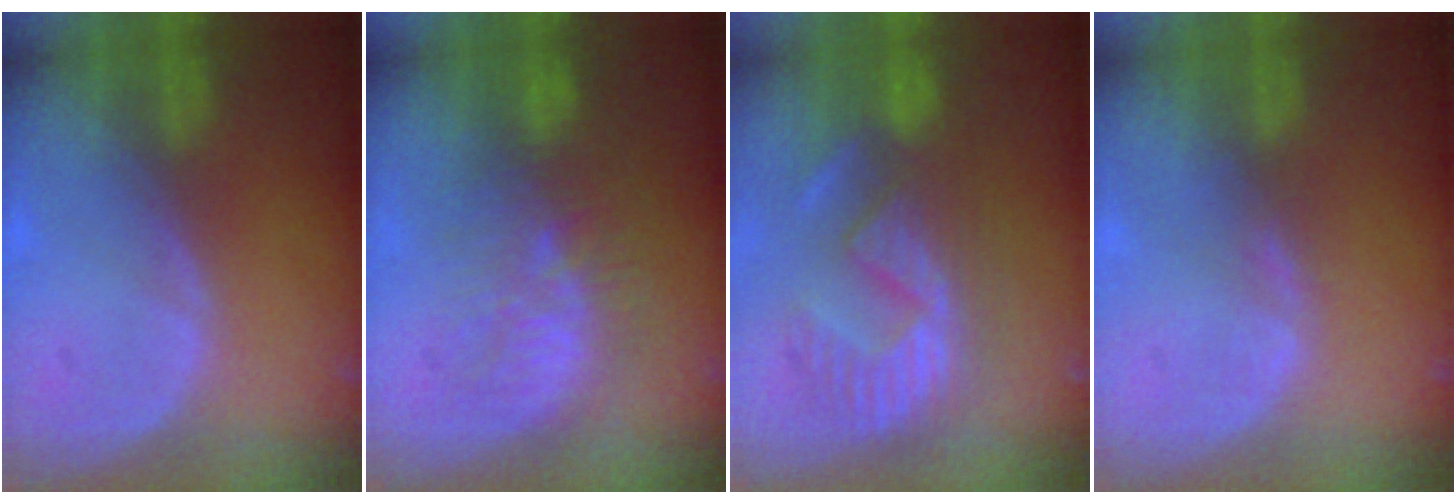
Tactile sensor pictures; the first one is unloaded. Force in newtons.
{"total": 9.4, "press": 8.9, "slide": 2.9}
{"total": 9.7, "press": 9.7, "slide": 0.3}
{"total": 1.1, "press": 1.1, "slide": 0.2}